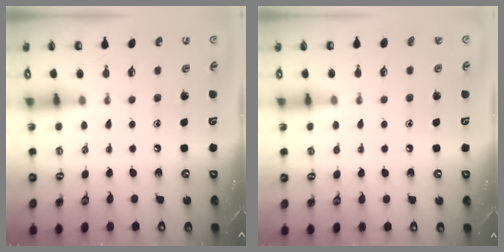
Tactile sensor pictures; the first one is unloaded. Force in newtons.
{"total": 2.0, "press": 2.0, "slide": 0.2}